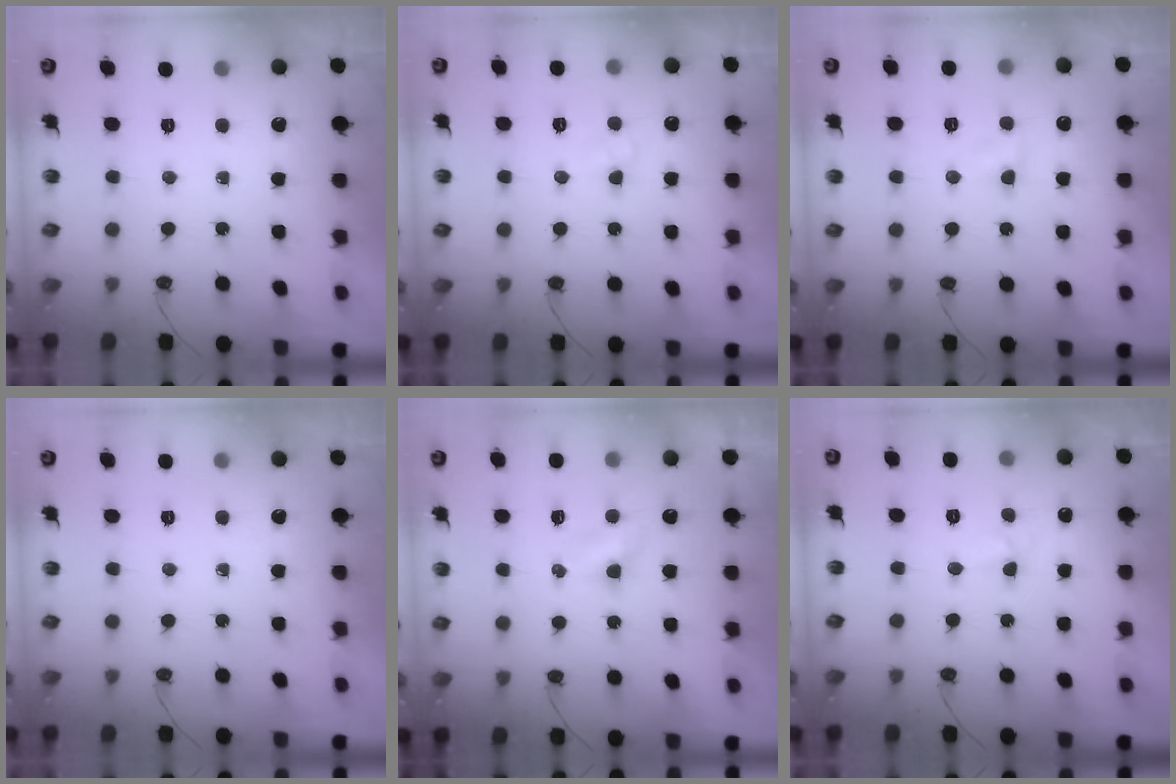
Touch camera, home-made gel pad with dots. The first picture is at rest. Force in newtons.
{"total": 3.8, "press": 3.8, "slide": 0.3}
{"total": 3.8, "press": 3.7, "slide": 0.5}
{"total": 0.0}
{"total": 3.7, "press": 3.7, "slide": 0.6}
{"total": 5.0, "press": 5.0, "slide": 0.6}